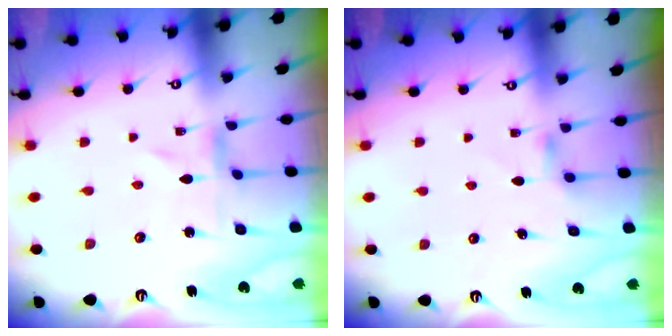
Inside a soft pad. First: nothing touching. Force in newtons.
{"total": 3.7, "press": 3.7, "slide": 0.6}